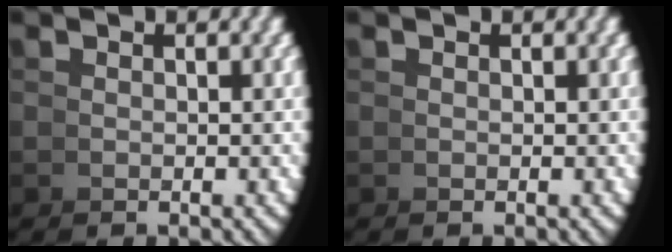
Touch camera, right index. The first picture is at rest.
{"total": 0.0}